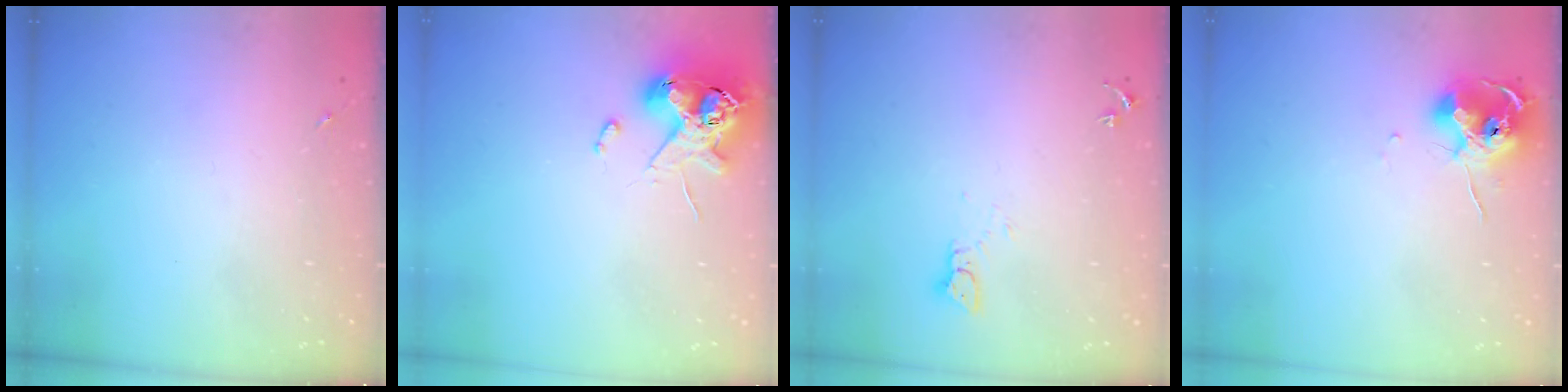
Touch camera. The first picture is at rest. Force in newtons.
{"total": 11.7, "press": 11.5, "slide": 1.7}
{"total": 3.2, "press": 3.2, "slide": 0.4}
{"total": 10.3, "press": 10.3, "slide": 0.9}